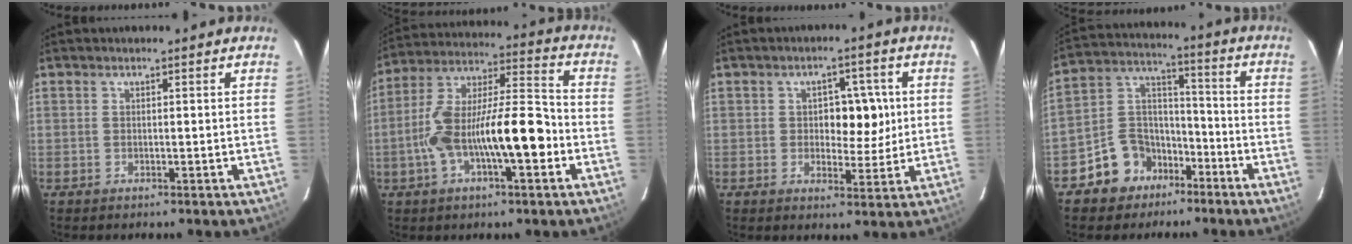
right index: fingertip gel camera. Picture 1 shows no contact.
{"total": 16.1, "force": [-4.2, 3.9, 15.1], "torque": [-0.284, 0.025, -0.071]}
{"total": 6.4, "force": [0.9, 3.8, 5.0], "torque": [-0.060, 0.014, 0.018]}
{"total": 10.3, "force": [-6.0, 7.8, 3.0], "torque": [-0.063, 0.037, -0.100]}